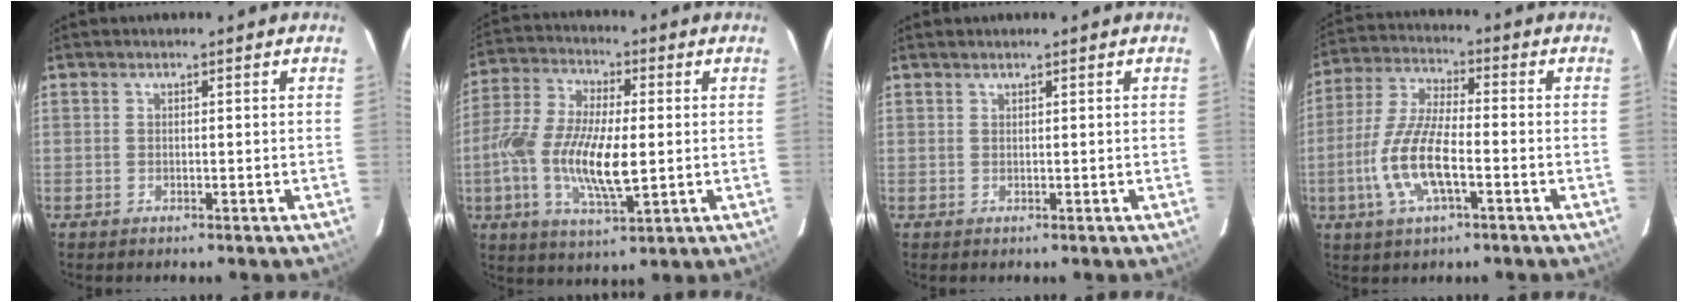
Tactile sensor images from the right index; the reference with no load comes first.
{"total": 14.4, "force": [-1.7, 5.4, 13.2], "torque": [-0.275, -0.002, -0.037]}
{"total": 0.6, "force": [0.6, -0.1, 0.1], "torque": [-0.001, 0.002, 0.012]}
{"total": 12.2, "force": [-3.8, 3.9, 11.0], "torque": [-0.235, -0.002, -0.076]}